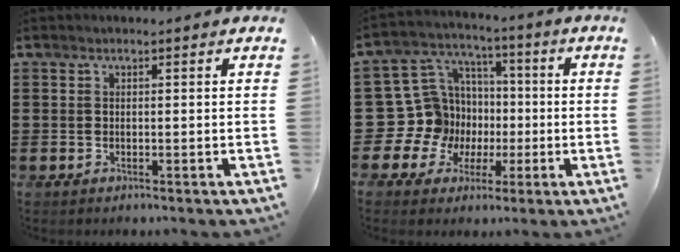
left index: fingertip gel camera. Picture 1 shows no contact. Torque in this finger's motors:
{"motor_torque": [0.05, 0.34, 0.08, -0.03]}